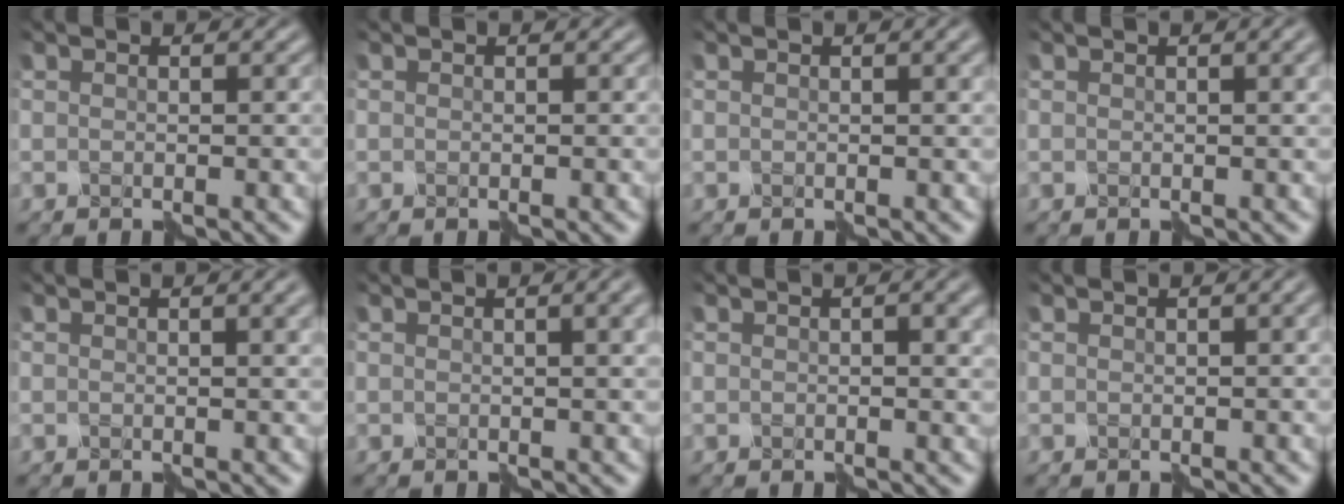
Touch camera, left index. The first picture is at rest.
{"total": 0.0}
{"total": 1.3, "force": [0.5, 0.4, 1.2], "torque": [-0.014, 0.003, 0.004]}
{"total": 2.3, "force": [0.7, 0.9, 2.1], "torque": [-0.016, 0.008, 0.003]}
{"total": 2.2, "force": [0.8, 0.7, 2.0], "torque": [-0.018, 0.006, 0.006]}
{"total": 3.5, "force": [1.1, 1.5, 3.0], "torque": [-0.022, 0.014, 0.000]}
{"total": 1.9, "force": [0.7, 0.5, 1.8], "torque": [-0.023, 0.003, 0.006]}
{"total": 1.4, "force": [0.3, 0.5, 1.3], "torque": [-0.011, 0.001, 0.004]}